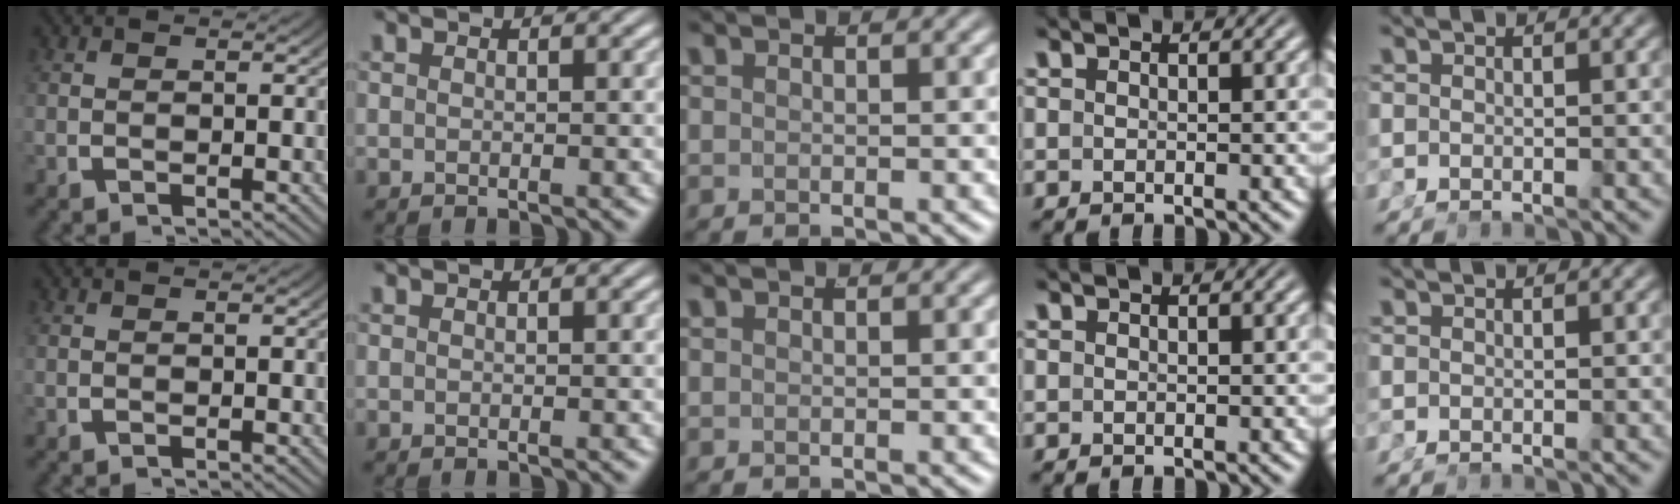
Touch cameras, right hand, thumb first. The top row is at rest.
{}